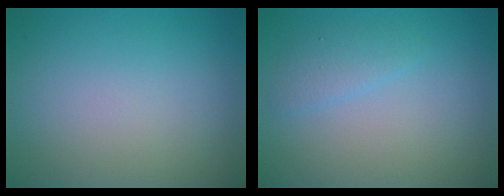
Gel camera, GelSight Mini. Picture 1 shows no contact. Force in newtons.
{"total": 1.5, "press": 1.5, "slide": 0.1}